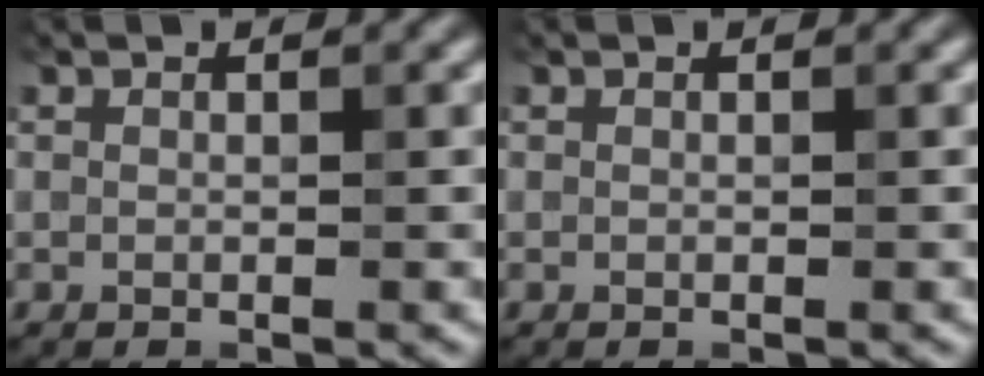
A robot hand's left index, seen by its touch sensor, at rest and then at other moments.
{"total": 0.0}